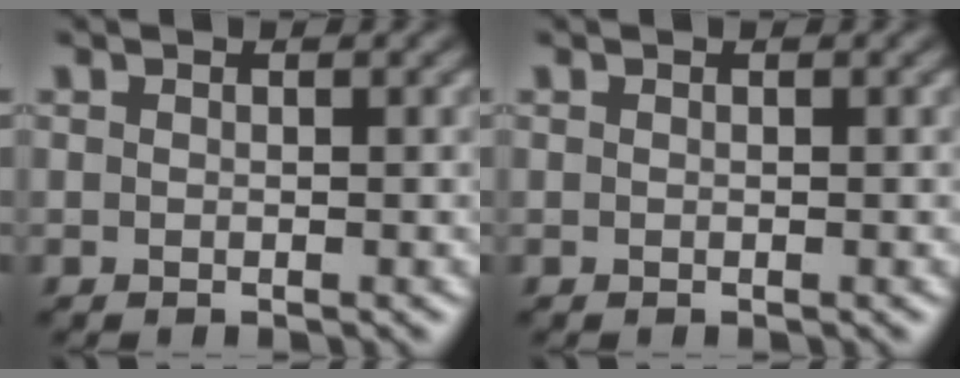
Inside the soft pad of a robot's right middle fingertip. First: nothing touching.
{"total": 0.0}